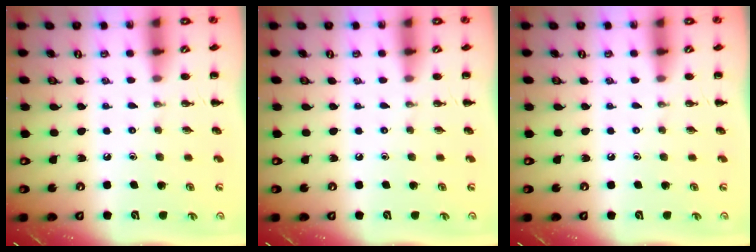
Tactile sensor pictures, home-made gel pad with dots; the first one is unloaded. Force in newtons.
{"total": 0.0}
{"total": 0.0}